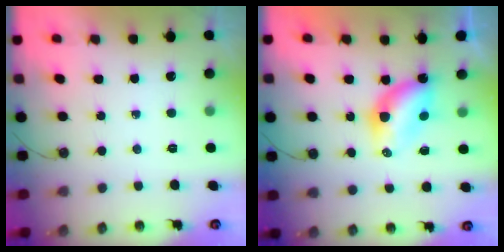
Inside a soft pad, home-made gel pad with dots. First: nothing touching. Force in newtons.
{"total": 6.4, "press": 6.3, "slide": 0.6}